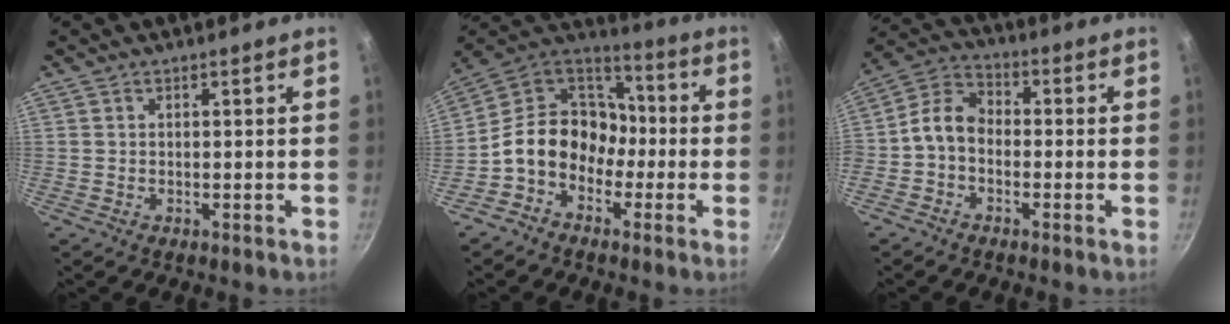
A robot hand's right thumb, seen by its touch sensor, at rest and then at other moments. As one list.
[{"total": 15.4, "force": [-3.9, 12.3, 8.4], "torque": [-0.096, 0.066, -0.096]}, {"total": 7.0, "force": [-1.7, 5.0, 4.7], "torque": [-0.086, 0.036, -0.051]}]